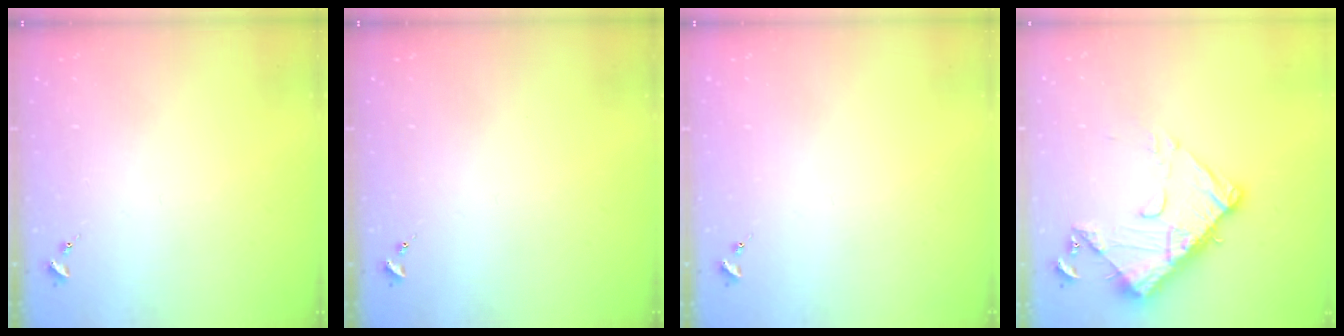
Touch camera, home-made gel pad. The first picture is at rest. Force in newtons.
{"total": 0.0}
{"total": 0.0}
{"total": 13.0, "press": 13.0, "slide": 1.3}